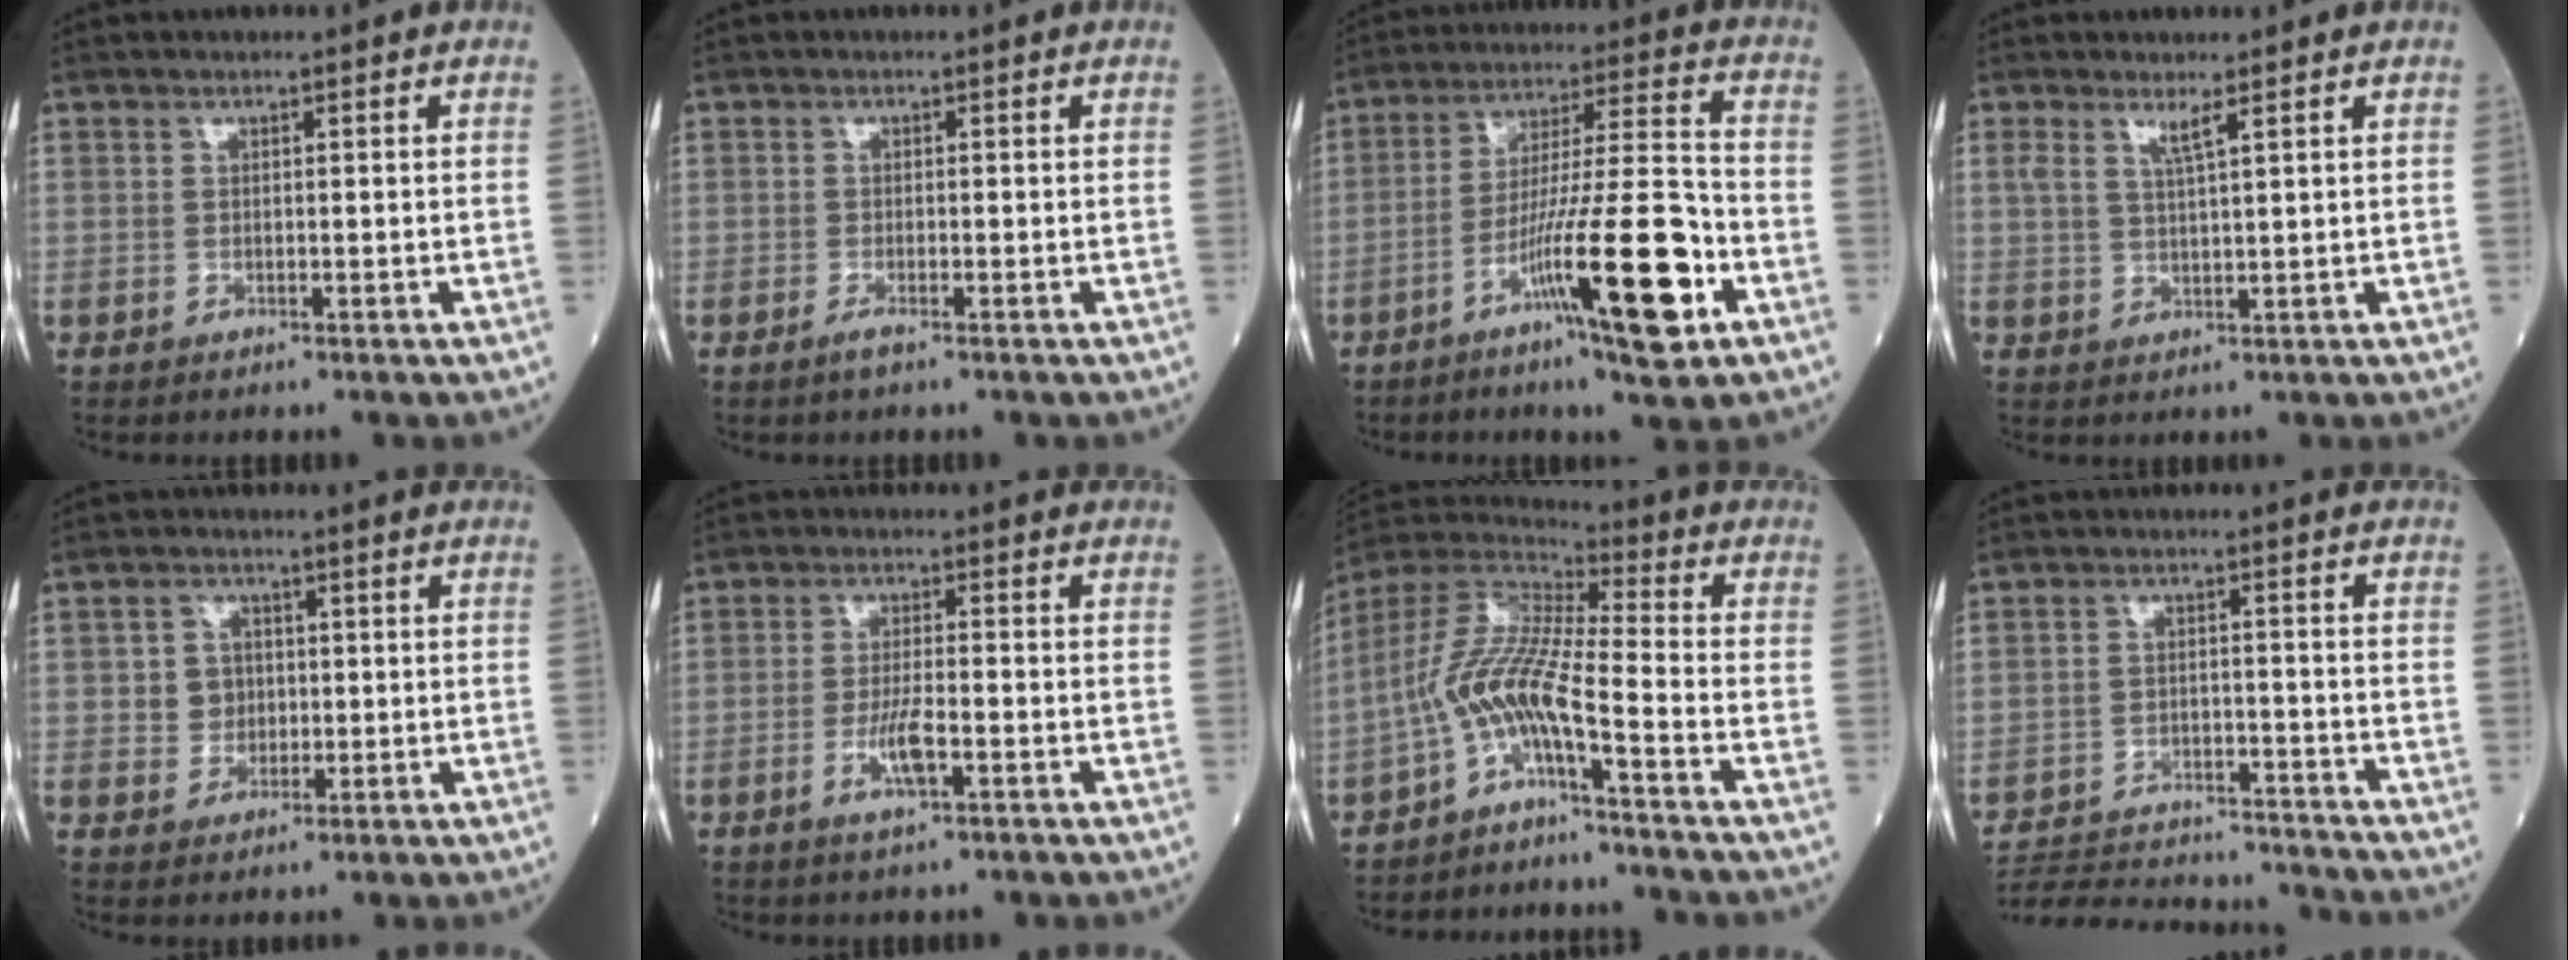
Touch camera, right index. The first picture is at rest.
{"total": 1.4, "force": [-0.9, 0.0, 1.1], "torque": [-0.025, -0.003, -0.020]}
{"total": 15.6, "force": [-6.8, 0.5, 14.0], "torque": [-0.241, -0.011, -0.113]}
{"total": 2.4, "force": [1.4, -0.2, 1.9], "torque": [-0.042, -0.002, 0.029]}
{"total": 3.7, "force": [0.3, 3.5, 1.3], "torque": [-0.021, 0.006, 0.007]}
{"total": 4.6, "force": [-1.8, 0.6, 4.2], "torque": [-0.083, -0.004, -0.035]}
{"total": 9.3, "force": [-4.7, 0.3, 8.0], "torque": [-0.181, 0.017, -0.102]}
{"total": 16.9, "force": [-16.3, 1.5, 4.4], "torque": [-0.092, -0.005, -0.237]}